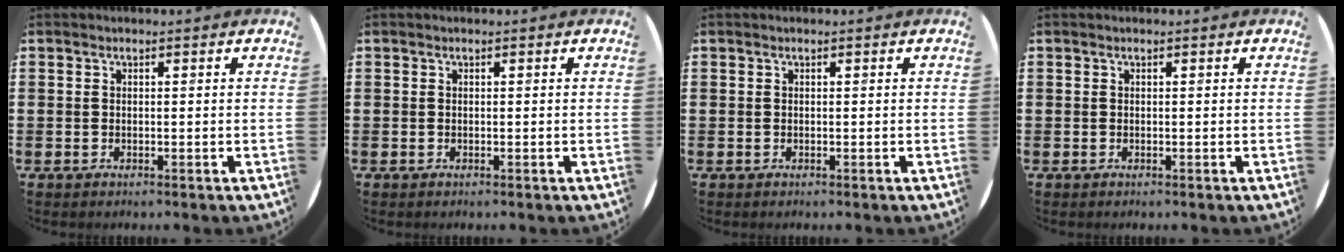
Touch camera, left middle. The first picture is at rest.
{"total": 0.0}
{"total": 0.0}
{"total": 0.0}